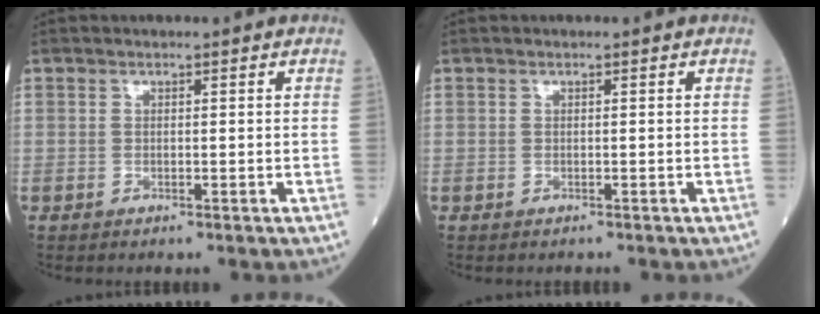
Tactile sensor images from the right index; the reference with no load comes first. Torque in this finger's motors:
{"motor_torque": [0.01, -0.02, -0.06, 0.01]}